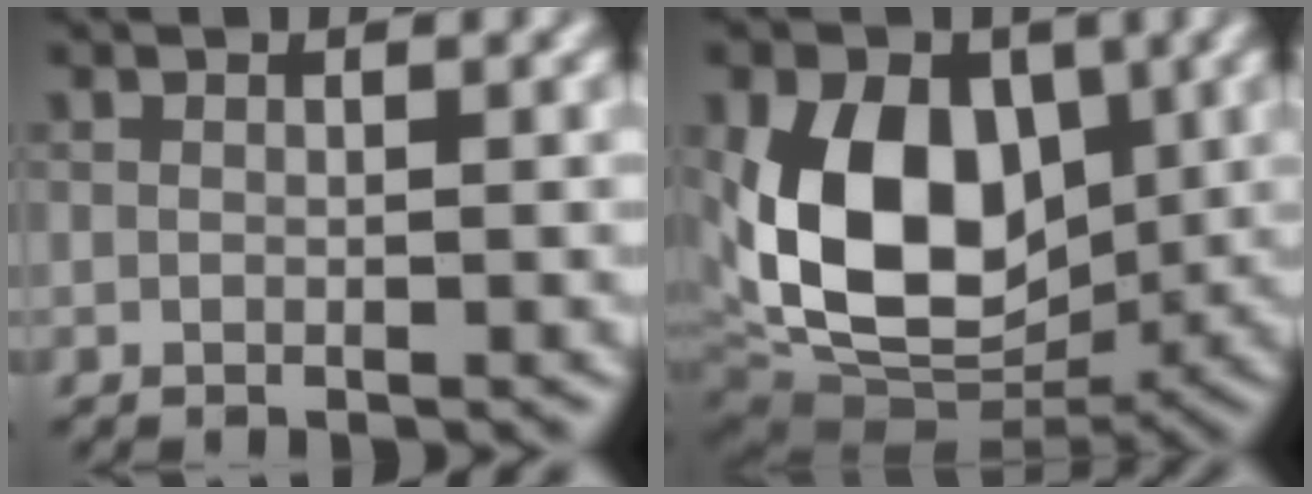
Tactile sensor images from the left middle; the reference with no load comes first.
{"total": 11.8, "force": [1.1, 8.0, 8.7], "torque": [-0.155, -0.008, 0.011]}